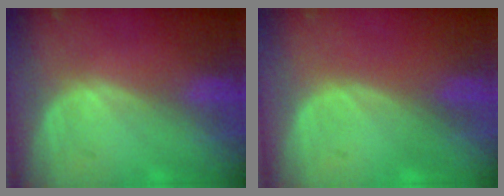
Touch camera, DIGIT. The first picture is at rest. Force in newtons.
{"total": 0.0}